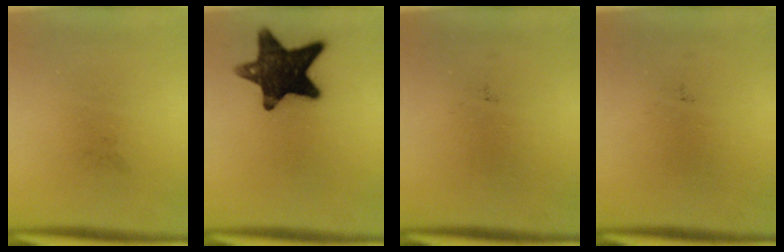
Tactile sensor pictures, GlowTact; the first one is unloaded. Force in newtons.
{"total": 14.3}
{"total": 0.0}
{"total": 0.0}